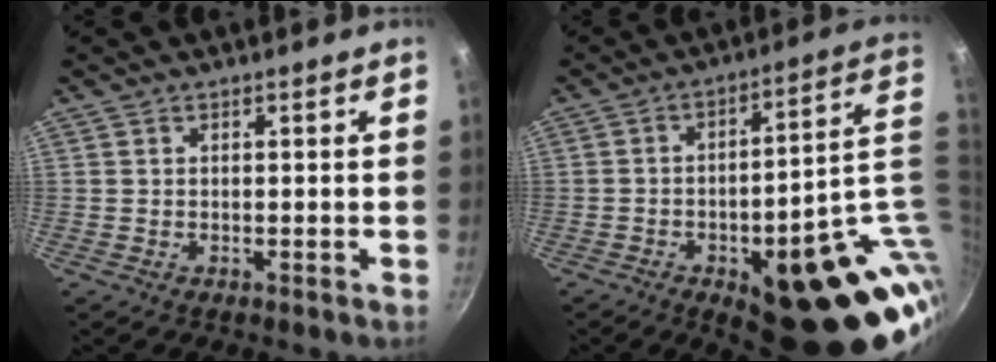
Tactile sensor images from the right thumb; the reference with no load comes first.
{"total": 26.6, "force": [-3.9, 10.6, 24.2], "torque": [-0.241, 0.004, -0.030]}